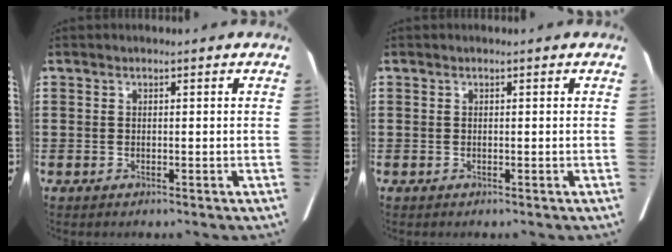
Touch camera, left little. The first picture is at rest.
{"total": 0.0}